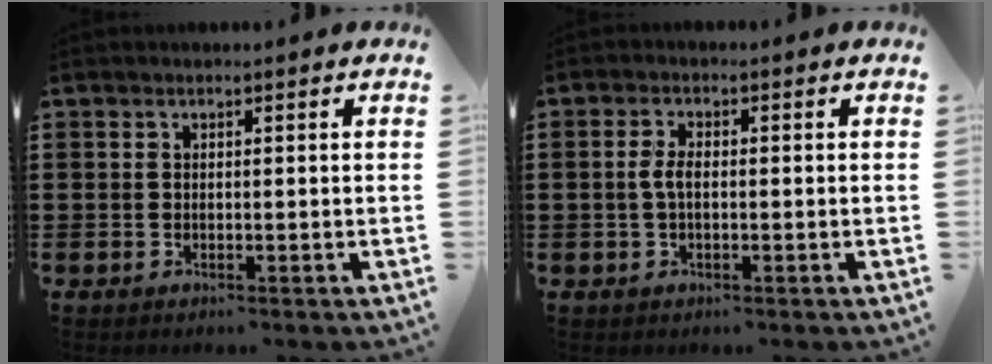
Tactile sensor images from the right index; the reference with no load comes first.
{"total": 2.6, "force": [-0.2, 1.0, 2.4], "torque": [-0.063, -0.006, -0.008]}